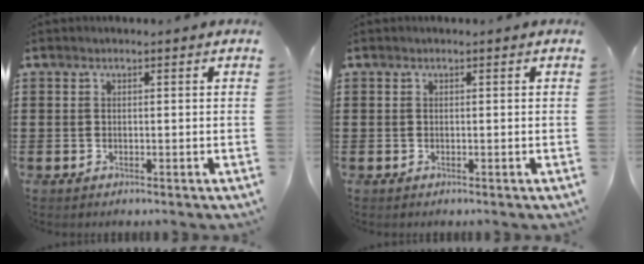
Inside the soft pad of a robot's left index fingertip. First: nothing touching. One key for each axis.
{"total": 0.0}